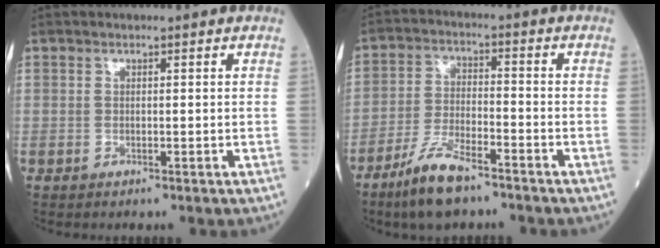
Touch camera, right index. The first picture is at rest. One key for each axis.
{"total": 8.6, "fx": -6.2, "fy": 2.0, "fz": 5.6, "tx": -0.120, "ty": -0.014, "tz": -0.119}